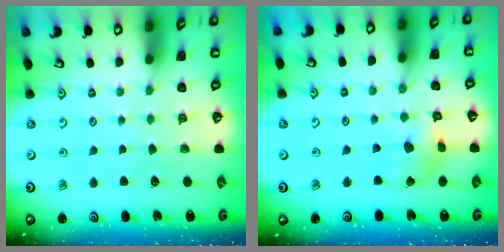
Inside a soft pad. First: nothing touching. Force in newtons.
{"total": 7.7, "press": 7.7, "slide": 0.9}